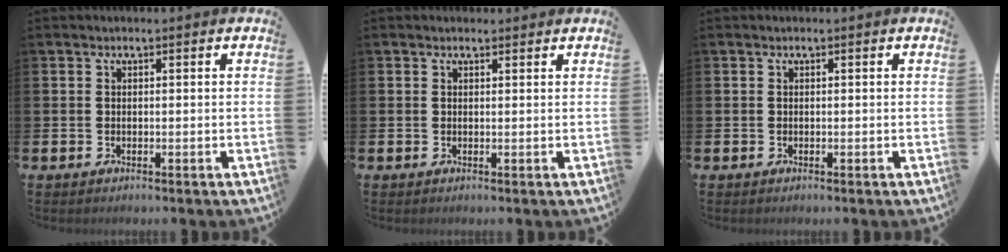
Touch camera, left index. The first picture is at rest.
{"total": 0.9, "force": [0.8, 0.4, 0.2], "torque": [0.011, -0.002, 0.010]}
{"total": 0.0}